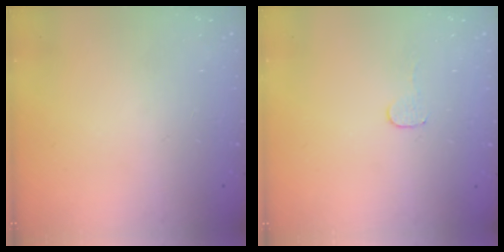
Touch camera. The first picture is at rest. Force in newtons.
{"total": 3.2, "press": 3.1, "slide": 0.3}